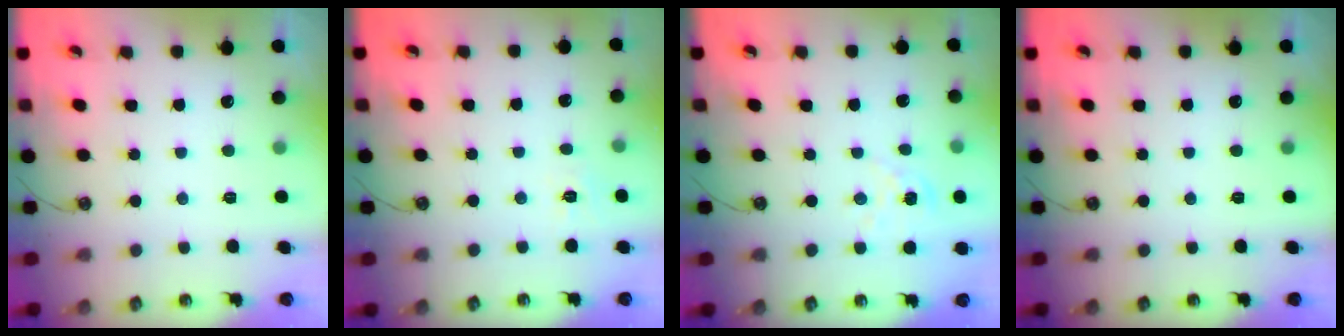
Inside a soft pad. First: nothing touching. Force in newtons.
{"total": 3.1, "press": 3.0, "slide": 0.5}
{"total": 2.1, "press": 2.1, "slide": 0.2}
{"total": 0.0}